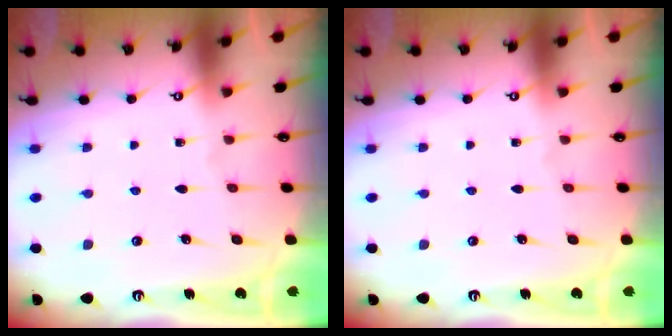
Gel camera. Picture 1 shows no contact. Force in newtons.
{"total": 0.0}